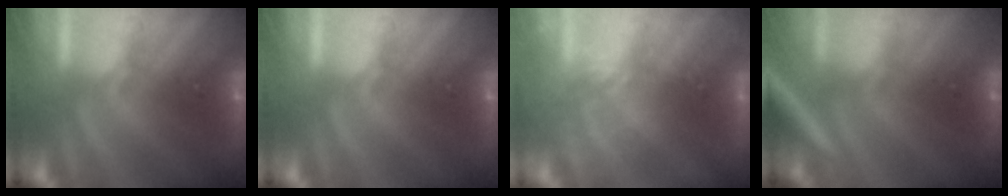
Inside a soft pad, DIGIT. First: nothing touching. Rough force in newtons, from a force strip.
{"total": 0.0}
{"total": 2.2}
{"total": 2.8}